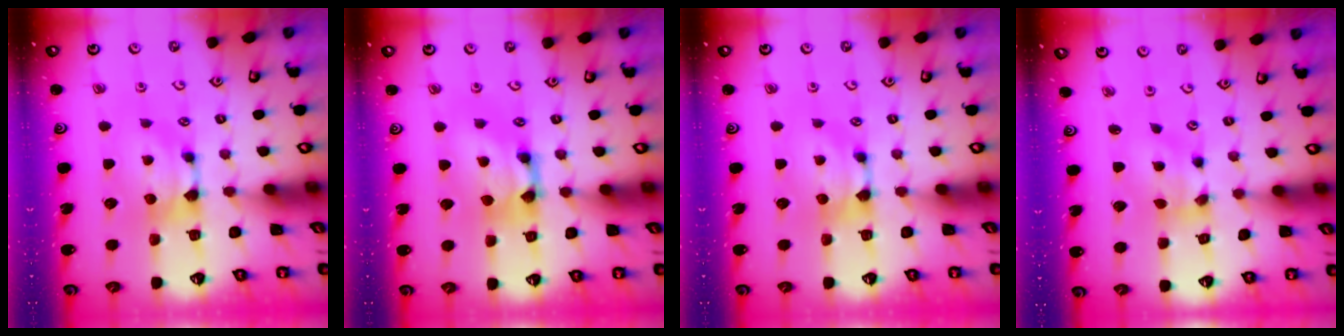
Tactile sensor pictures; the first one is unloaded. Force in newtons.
{"total": 3.5, "press": 3.5, "slide": 0.2}
{"total": 0.0}
{"total": 2.7, "press": 2.4, "slide": 1.3}